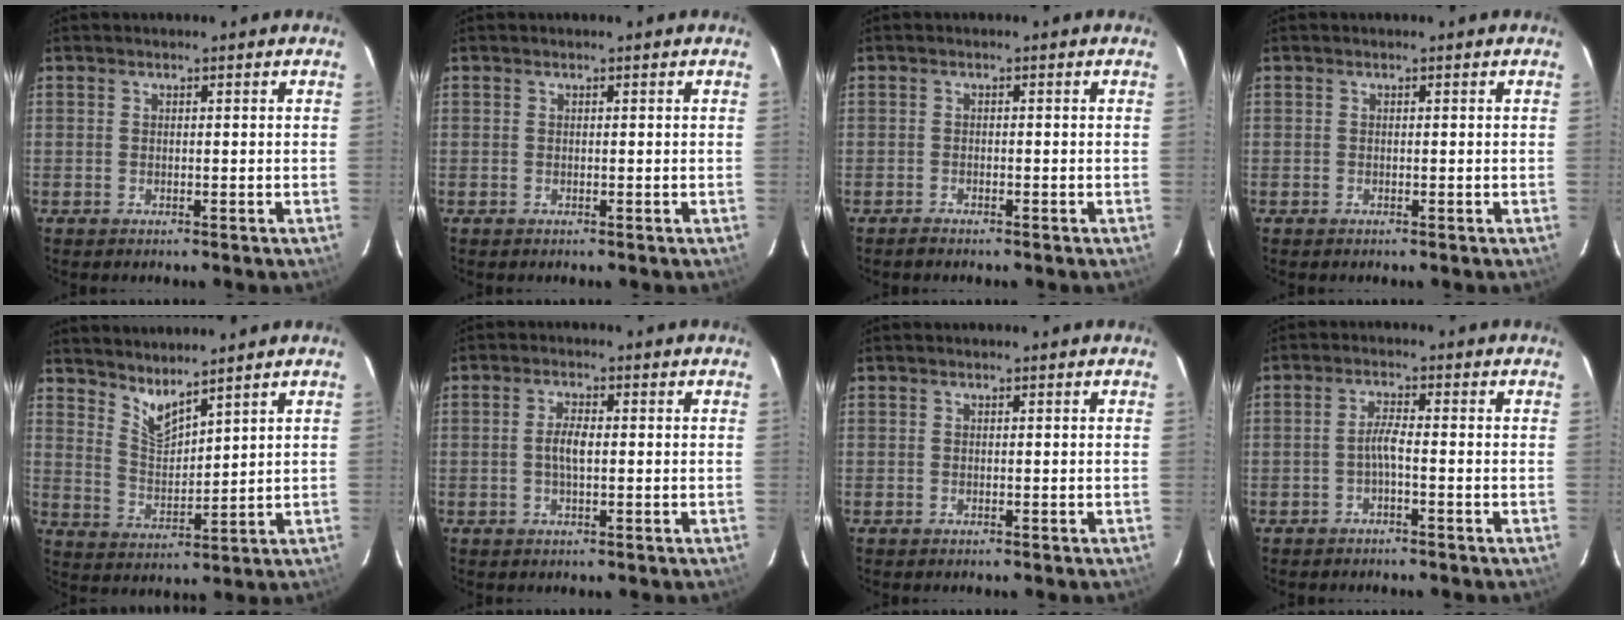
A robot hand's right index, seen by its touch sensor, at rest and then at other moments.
{"total": 0.0}
{"total": 1.3, "force": [-1.2, 0.3, 0.3], "torque": [-0.013, 0.000, -0.021]}
{"total": 0.0}
{"total": 6.1, "force": [5.3, 1.0, 2.9], "torque": [-0.052, -0.010, 0.105]}
{"total": 3.4, "force": [-0.2, 1.8, 2.9], "torque": [-0.055, 0.006, -0.003]}
{"total": 0.0}
{"total": 2.4, "force": [-1.2, 0.0, 2.1], "torque": [-0.043, 0.005, -0.024]}